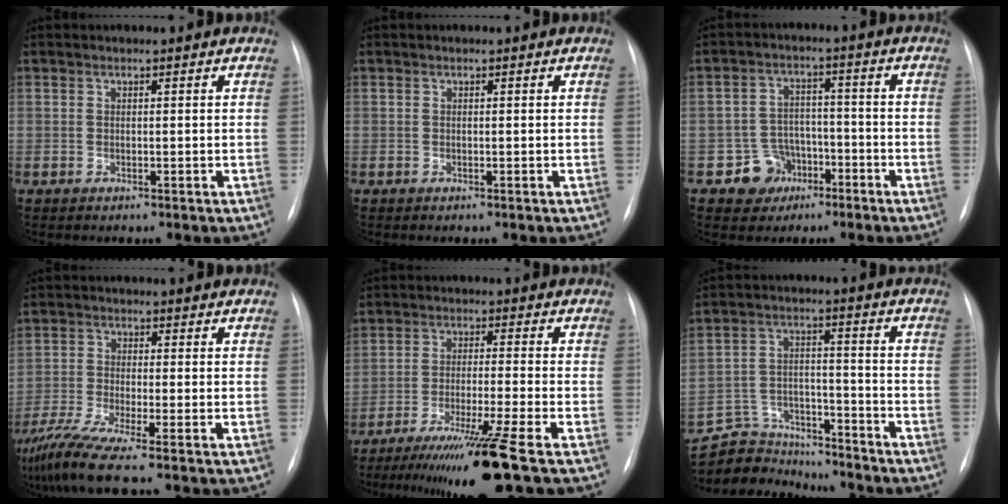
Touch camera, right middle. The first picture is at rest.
{"total": 0.0}
{"total": 5.8, "force": [-3.1, 5.0, 0.5], "torque": [0.001, 0.014, -0.044]}
{"total": 8.2, "force": [-6.0, -1.0, 5.4], "torque": [-0.105, -0.028, -0.109]}
{"total": 11.8, "force": [-8.3, -2.7, 8.0], "torque": [-0.131, -0.045, -0.136]}
{"total": 10.8, "force": [-10.4, 3.0, 0.0], "torque": [-0.003, 0.041, -0.179]}